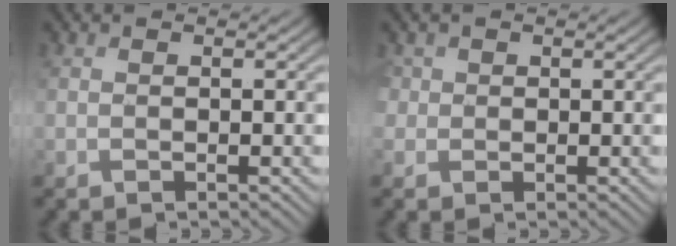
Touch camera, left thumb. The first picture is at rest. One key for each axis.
{"total": 1.1, "fx": 0.2, "fy": 1.0, "fz": -0.5, "tx": 0.008, "ty": -0.001, "tz": 0.011}